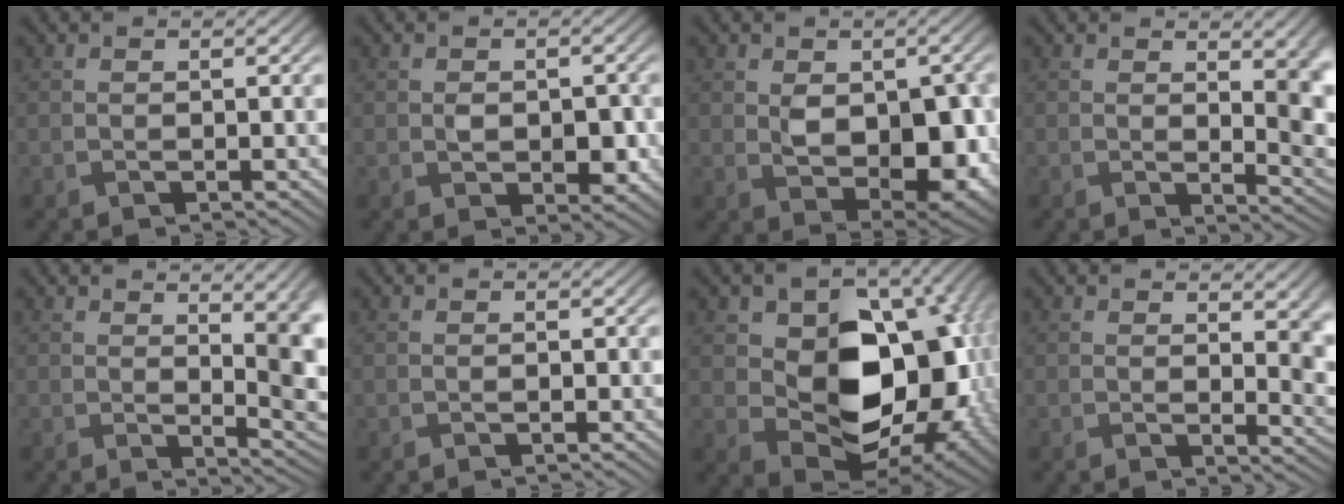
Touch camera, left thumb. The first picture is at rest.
{"total": 3.6, "force": [-0.8, 2.2, 2.7], "torque": [-0.039, -0.006, -0.009]}
{"total": 8.9, "force": [-0.8, 4.9, 7.3], "torque": [-0.120, -0.010, -0.004]}
{"total": 4.9, "force": [1.4, 1.5, 4.4], "torque": [-0.062, -0.006, 0.032]}
{"total": 5.8, "force": [1.8, 1.3, 5.3], "torque": [-0.067, 0.001, 0.034]}
{"total": 0.5, "force": [-0.5, -0.1, 0.1], "torque": [0.000, -0.001, -0.010]}
{"total": 13.8, "force": [0.2, 9.3, 10.2], "torque": [-0.136, -0.015, 0.014]}
{"total": 5.0, "force": [1.2, 2.7, 4.1], "torque": [-0.058, -0.017, 0.027]}